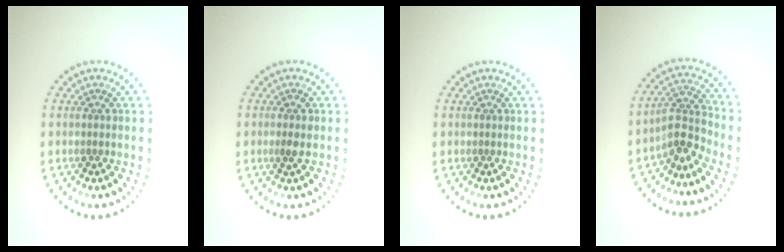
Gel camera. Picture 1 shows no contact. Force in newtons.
{"total": 1.1, "press": 1.1, "slide": 0.3}
{"total": 0.0}
{"total": 3.0, "press": 2.3, "slide": 1.9}